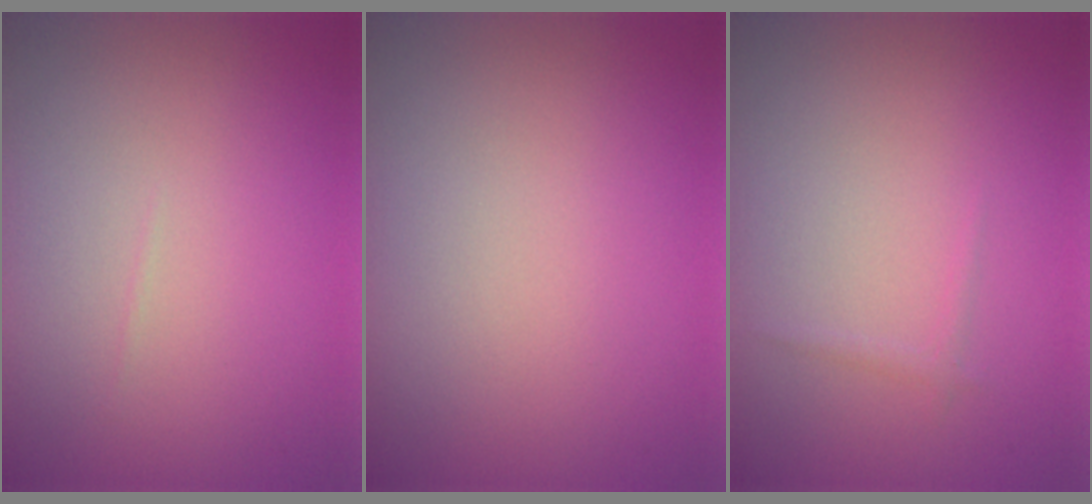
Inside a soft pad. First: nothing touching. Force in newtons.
{"total": 0.0}
{"total": 0.6, "press": 0.6, "slide": 0.0}